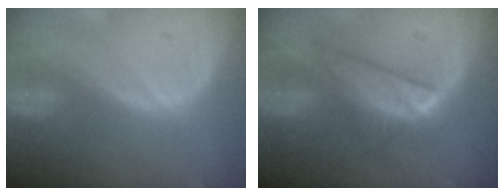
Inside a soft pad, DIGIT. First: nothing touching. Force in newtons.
{"total": 5.8, "press": 5.8, "slide": 0.5}